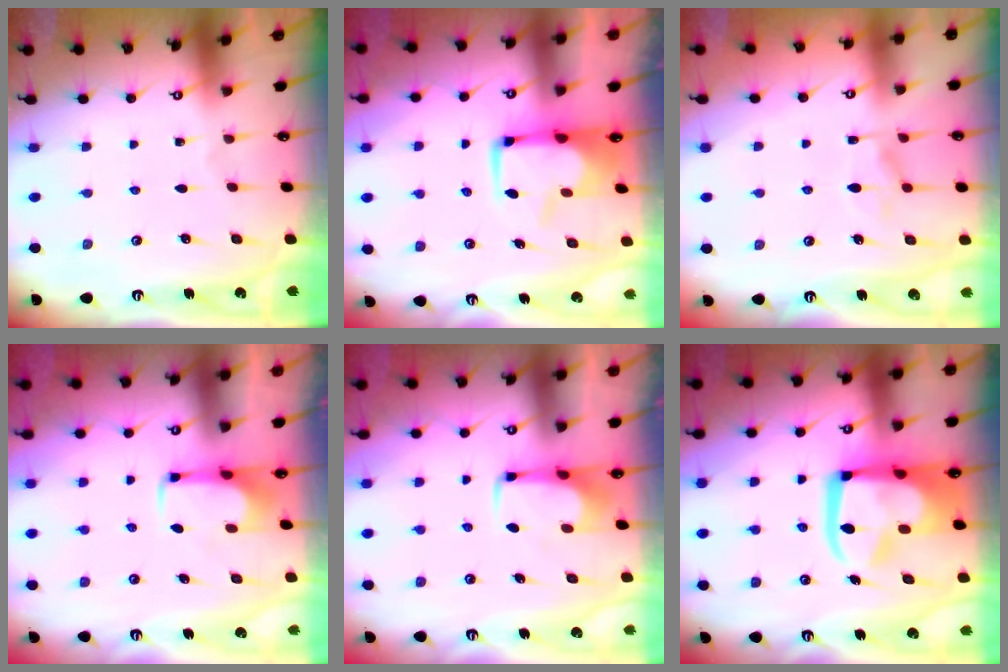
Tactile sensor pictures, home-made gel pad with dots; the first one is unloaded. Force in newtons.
{"total": 0.8, "press": 0.0, "slide": 0.8}
{"total": 1.6, "press": 0.4, "slide": 1.6}
{"total": 1.8, "press": 1.8, "slide": 0.2}
{"total": 1.6, "press": 1.5, "slide": 0.5}
{"total": 17.4, "press": 17.3, "slide": 2.2}